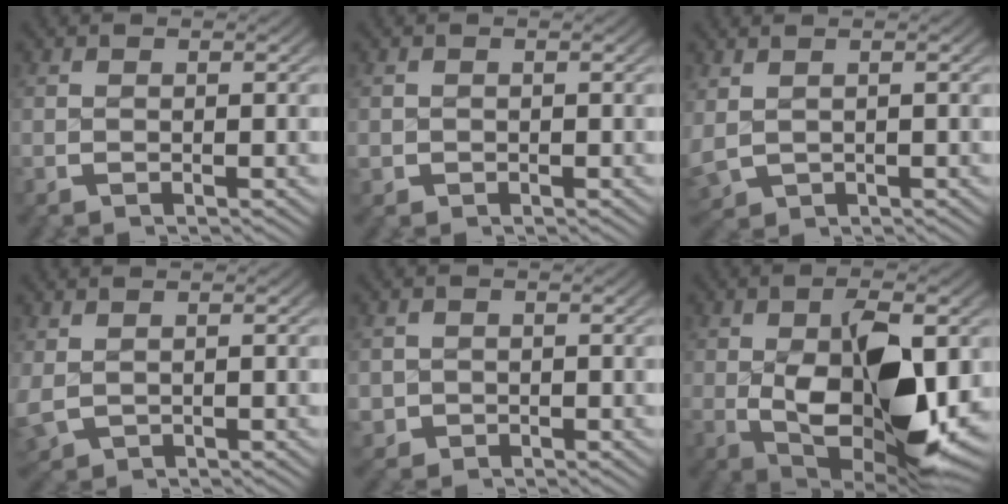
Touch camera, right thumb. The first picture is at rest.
{"total": 1.0, "force": [-0.2, 1.0, 0.2], "torque": [-0.007, -0.006, -0.001]}
{"total": 2.7, "force": [0.2, 2.3, 1.3], "torque": [-0.045, -0.015, 0.020]}
{"total": 2.2, "force": [0.1, 1.9, 1.1], "torque": [-0.040, -0.013, 0.018]}
{"total": 2.5, "force": [-0.8, 2.3, 0.5], "torque": [-0.019, -0.016, -0.005]}
{"total": 15.5, "force": [-1.9, 8.2, 13.0], "torque": [-0.228, -0.051, 0.001]}